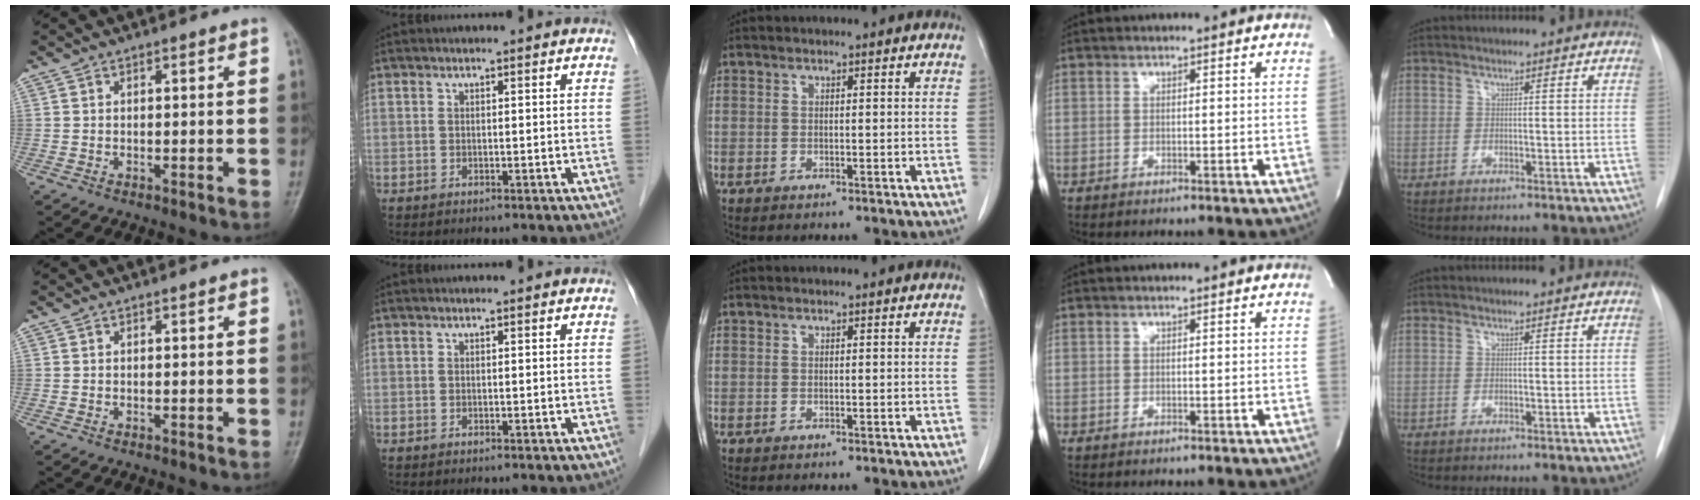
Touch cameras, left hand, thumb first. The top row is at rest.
{}